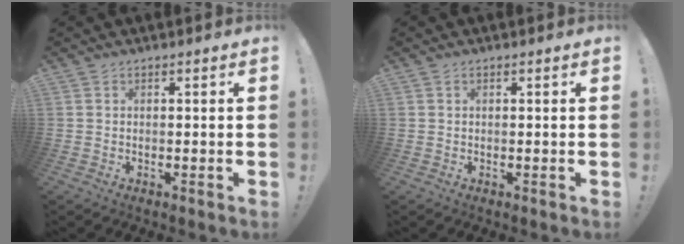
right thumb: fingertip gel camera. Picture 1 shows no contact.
{"total": 0.0}